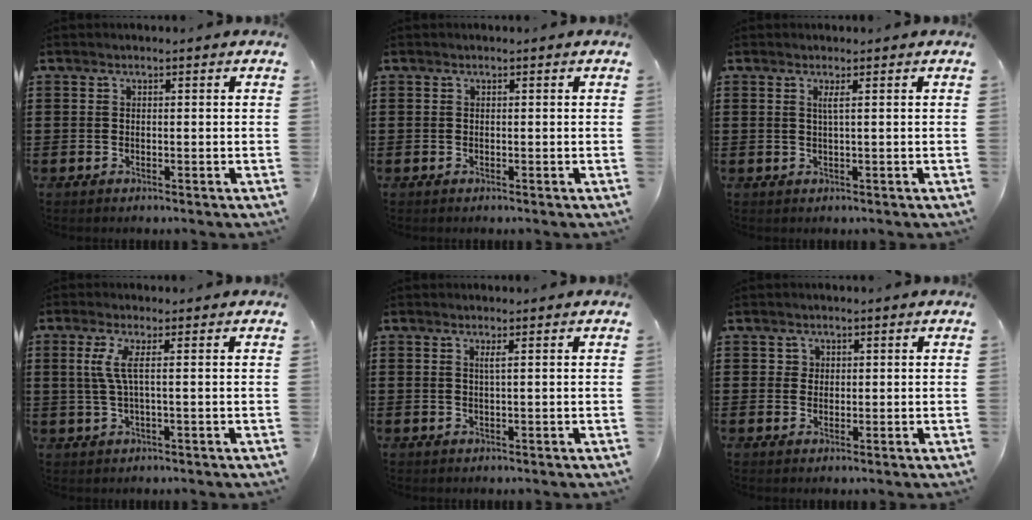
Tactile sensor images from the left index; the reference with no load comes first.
{"total": 0.0}
{"total": 1.4, "force": [0.5, -0.2, 1.3], "torque": [-0.026, -0.003, 0.007]}
{"total": 3.9, "force": [0.6, 0.1, 3.8], "torque": [-0.090, -0.010, 0.004]}
{"total": 1.2, "force": [0.4, -0.2, 1.0], "torque": [-0.021, -0.004, 0.007]}
{"total": 0.7, "force": [0.2, 0.7, 0.2], "torque": [-0.005, 0.005, 0.005]}